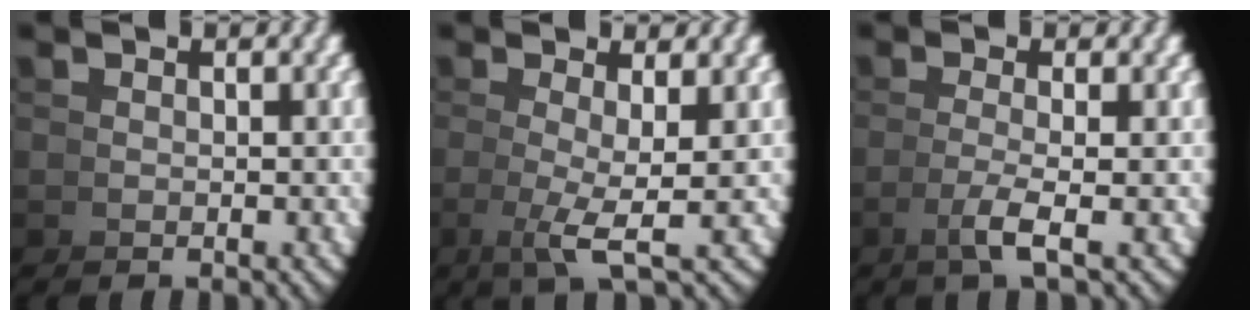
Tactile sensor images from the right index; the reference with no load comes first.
{"total": 3.4, "force": [0.2, 0.3, 3.4], "torque": [-0.073, -0.019, 0.011]}
{"total": 2.5, "force": [-0.6, -0.7, 2.4], "torque": [-0.048, -0.006, -0.005]}